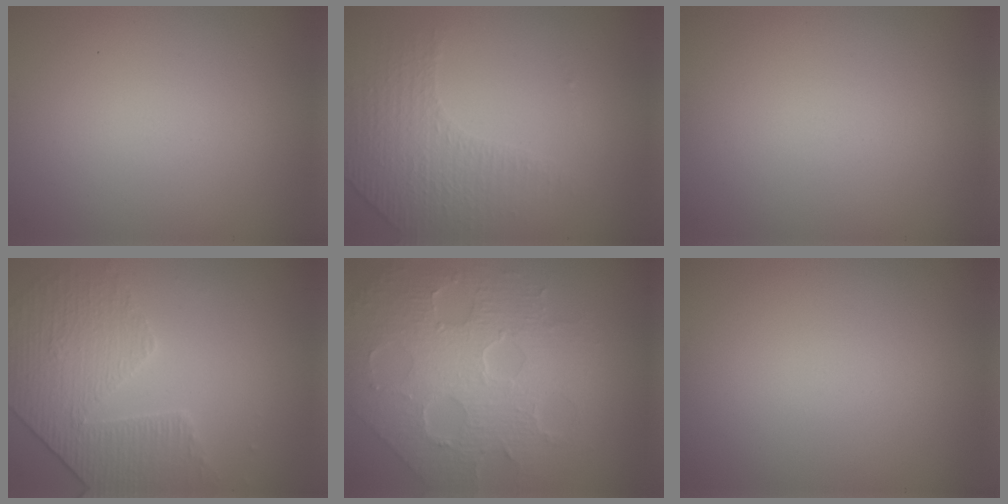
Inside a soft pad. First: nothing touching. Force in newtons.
{"total": 4.4, "press": 2.8, "slide": 3.3}
{"total": 0.0}
{"total": 4.2, "press": 3.7, "slide": 2.1}
{"total": 8.8, "press": 6.1, "slide": 6.4}
{"total": 0.0}